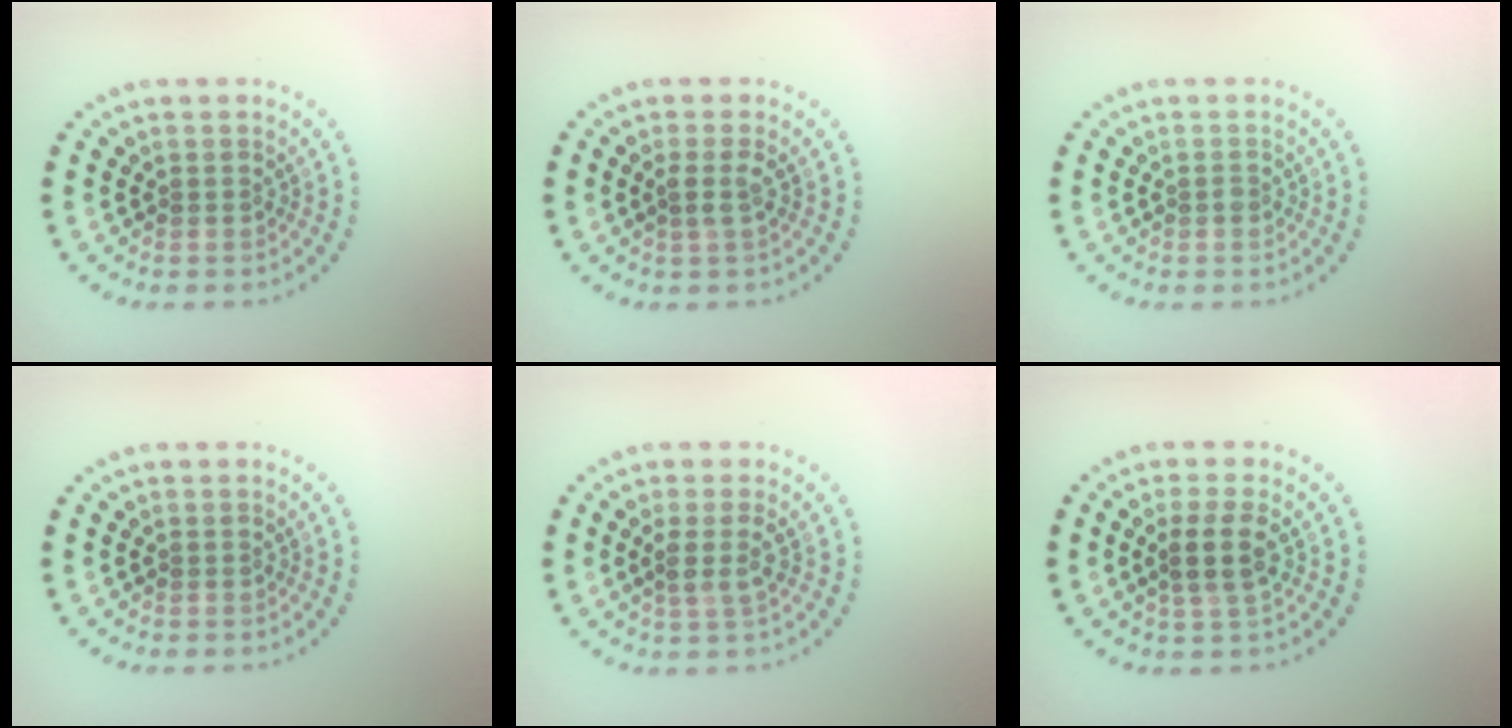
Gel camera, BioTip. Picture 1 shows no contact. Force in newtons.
{"total": 1.3, "press": 1.1, "slide": 0.8}
{"total": 0.6, "press": 0.5, "slide": 0.3}
{"total": 0.0}
{"total": 2.0, "press": 1.6, "slide": 1.2}
{"total": 2.7, "press": 2.4, "slide": 1.2}